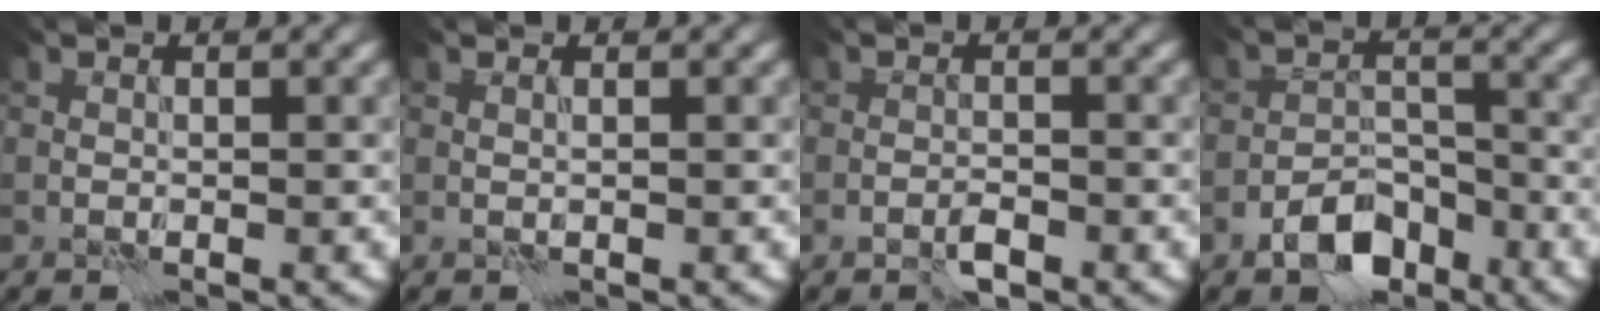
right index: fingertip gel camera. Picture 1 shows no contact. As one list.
[{"total": 0.5, "force": [0.3, 0.1, 0.4], "torque": [-0.011, -0.002, 0.000]}, {"total": 1.6, "force": [-1.1, 0.7, 1.1], "torque": [-0.018, 0.003, -0.021]}, {"total": 4.9, "force": [-3.2, 2.6, 2.6], "torque": [-0.035, 0.003, -0.062]}]